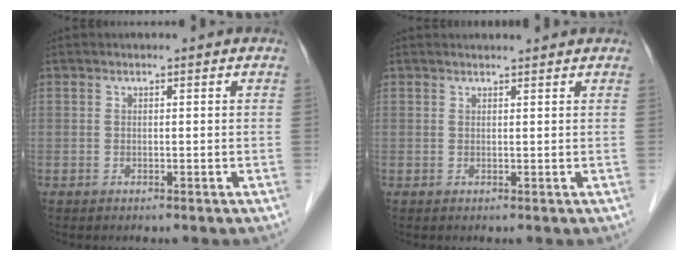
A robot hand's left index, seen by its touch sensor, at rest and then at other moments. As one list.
[{"total": 3.2, "force": [3.1, 0.3, 0.6], "torque": [-0.010, 0.017, 0.038]}]